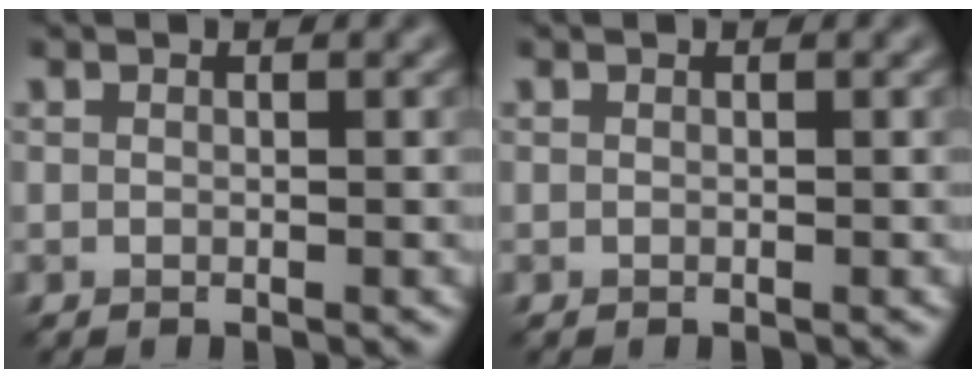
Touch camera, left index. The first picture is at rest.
{"total": 0.0}